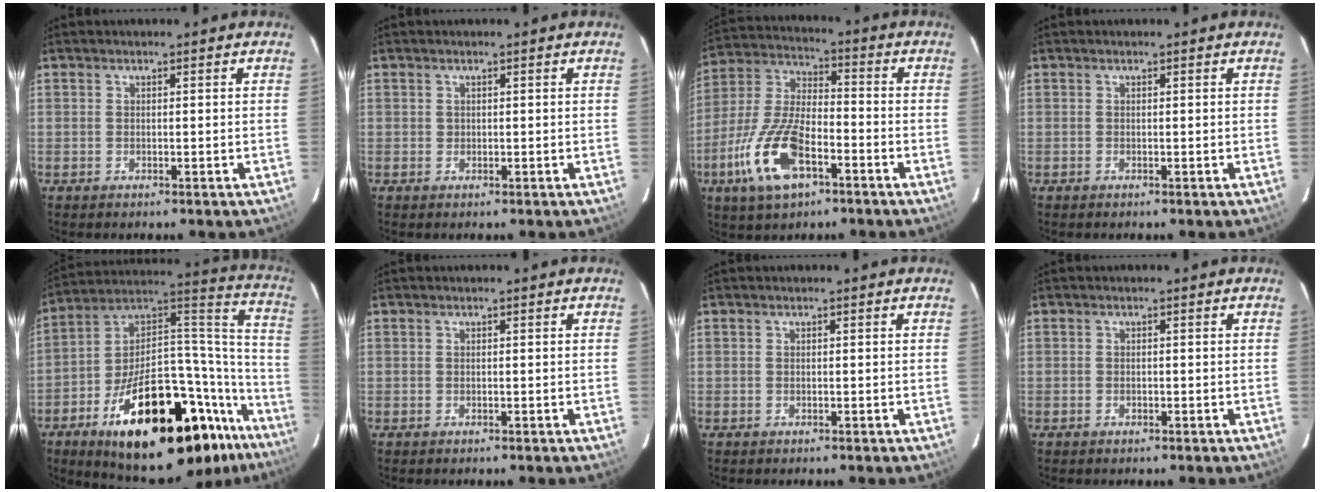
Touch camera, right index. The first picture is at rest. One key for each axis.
{"total": 0.5, "fx": 0.1, "fy": 0.5, "fz": 0.0, "tx": 0.003, "ty": 0.003, "tz": 0.002}
{"total": 15.7, "fx": -7.3, "fy": 6.7, "fz": 12.2, "tx": -0.272, "ty": -0.009, "tz": -0.139}
{"total": 0.0}
{"total": 36.6, "fx": -23.5, "fy": 13.7, "fz": 24.5, "tx": -0.323, "ty": 0.049, "tz": -0.343}
{"total": 0.0}
{"total": 0.0}
{"total": 0.7, "fx": -0.4, "fy": 0.5, "fz": 0.2, "tx": -0.004, "ty": 0.000, "tz": -0.006}